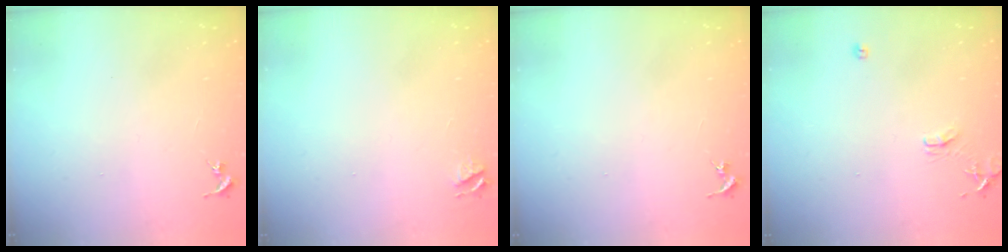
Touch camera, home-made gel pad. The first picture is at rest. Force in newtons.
{"total": 4.0, "press": 3.9, "slide": 0.4}
{"total": 0.0}
{"total": 8.6, "press": 8.6, "slide": 0.8}